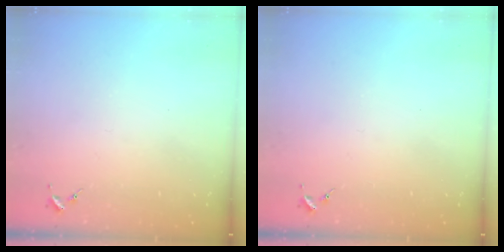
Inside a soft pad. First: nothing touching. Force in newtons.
{"total": 0.0}